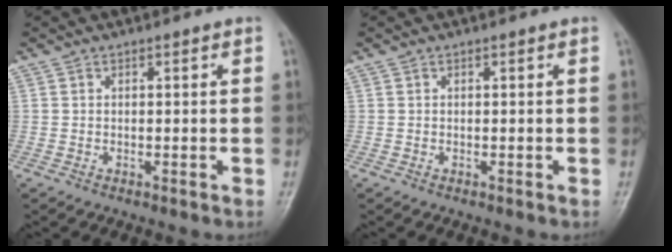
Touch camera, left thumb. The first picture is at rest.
{"total": 0.0}